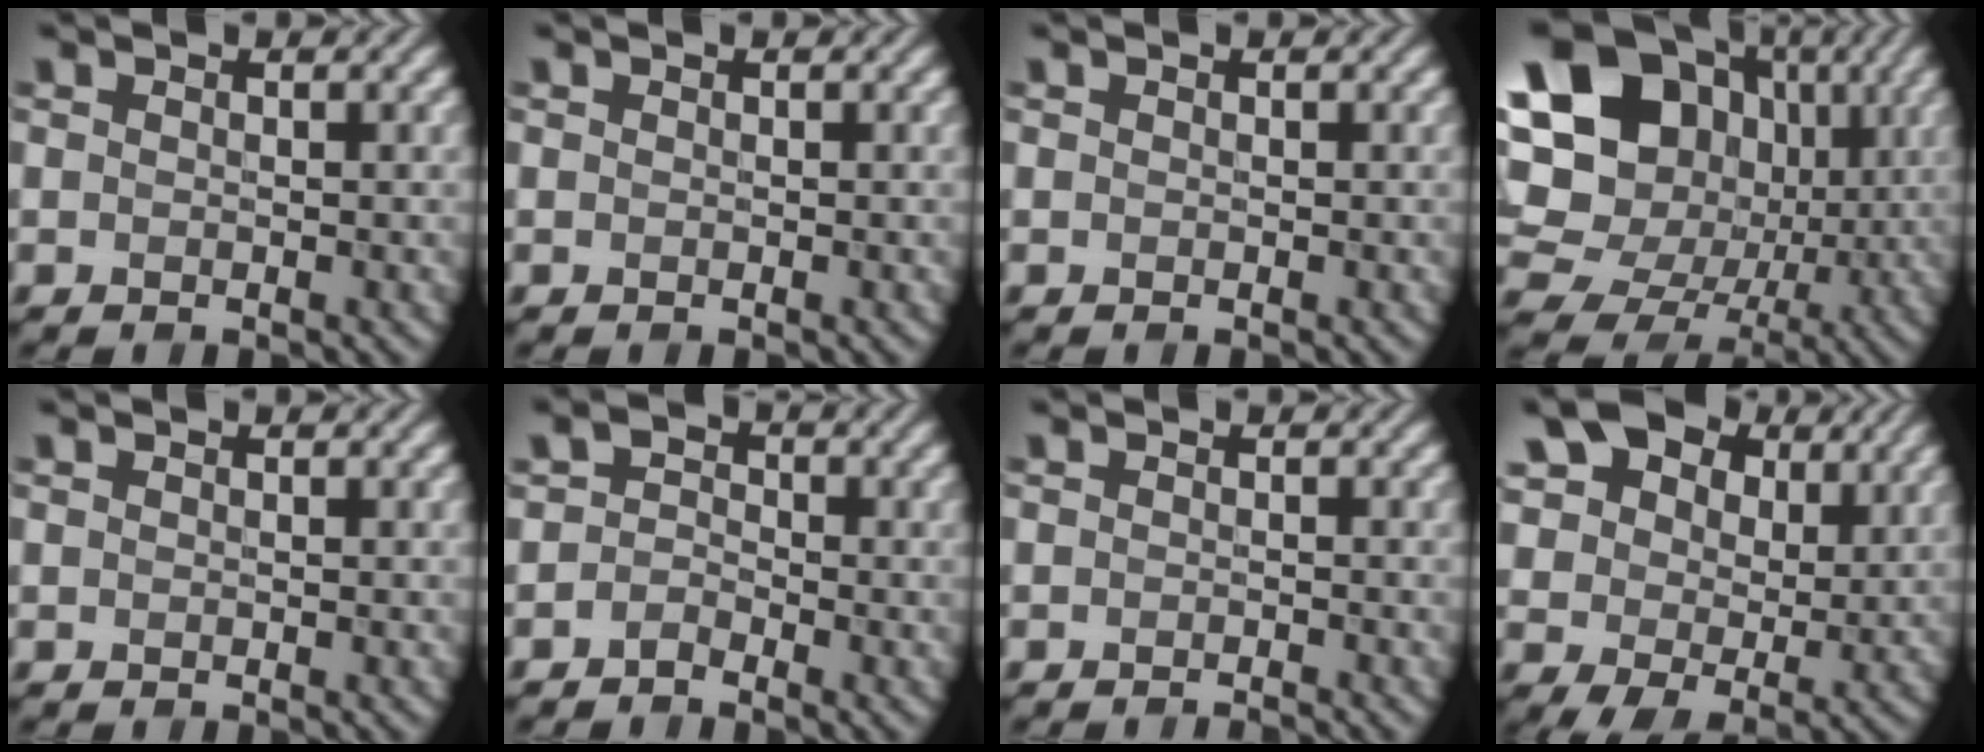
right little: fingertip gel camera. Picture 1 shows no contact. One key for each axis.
{"total": 0.0}
{"total": 0.0}
{"total": 20.9, "fx": 4.0, "fy": 17.8, "fz": 10.3, "tx": -0.215, "ty": 0.033, "tz": 0.041}
{"total": 0.0}
{"total": 1.4, "fx": -0.9, "fy": 0.9, "fz": 0.5, "tx": -0.007, "ty": 0.008, "tz": -0.023}
{"total": 1.0, "fx": -0.9, "fy": 0.1, "fz": 0.5, "tx": -0.001, "ty": -0.001, "tz": -0.018}
{"total": 11.2, "fx": 5.5, "fy": 7.2, "fz": 6.7, "tx": -0.122, "ty": 0.010, "tz": 0.086}